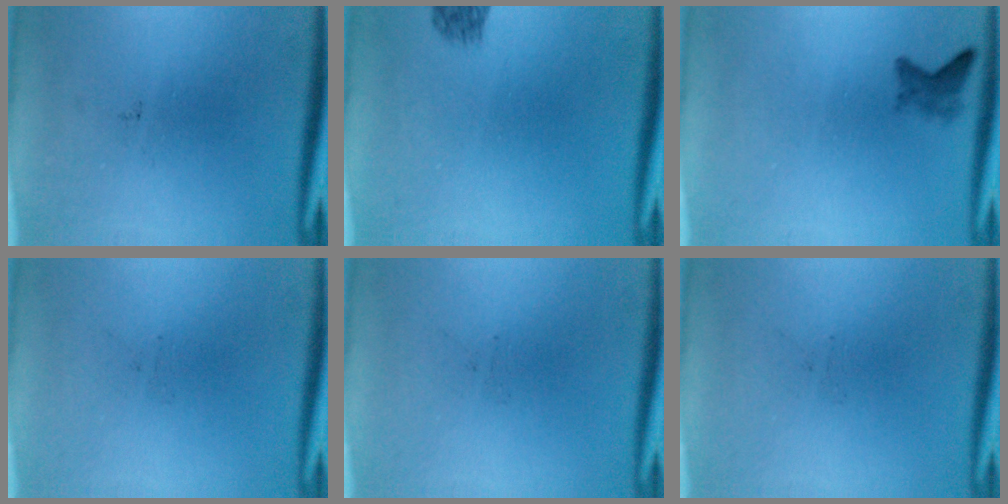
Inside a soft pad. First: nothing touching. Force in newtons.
{"total": 1.6}
{"total": 1.7}
{"total": 0.0}
{"total": 0.0}
{"total": 0.0}